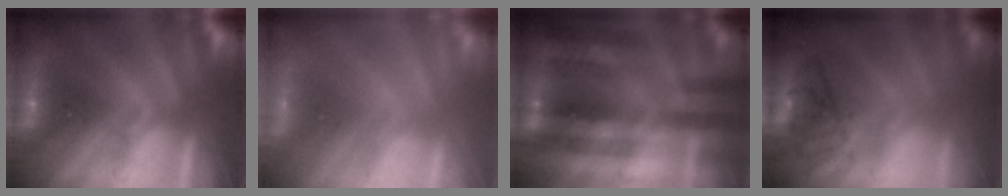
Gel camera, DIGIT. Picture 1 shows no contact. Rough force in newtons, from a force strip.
{"total": 8.4}
{"total": 2.6}
{"total": 3.6}